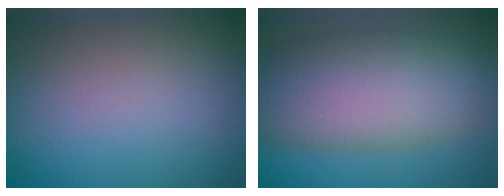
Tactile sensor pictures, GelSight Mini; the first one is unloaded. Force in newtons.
{"total": 10.7, "press": 10.7, "slide": 0.5}